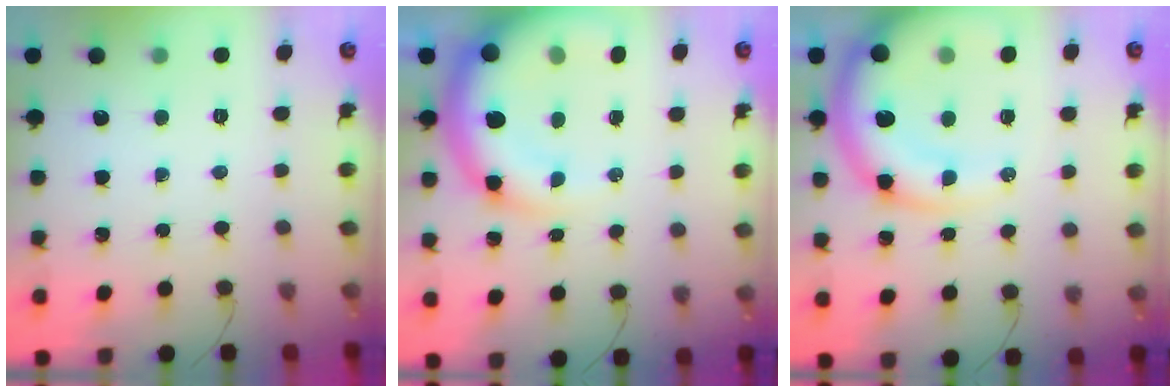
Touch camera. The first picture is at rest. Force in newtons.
{"total": 16.0, "press": 15.5, "slide": 4.2}
{"total": 16.5, "press": 16.1, "slide": 3.5}